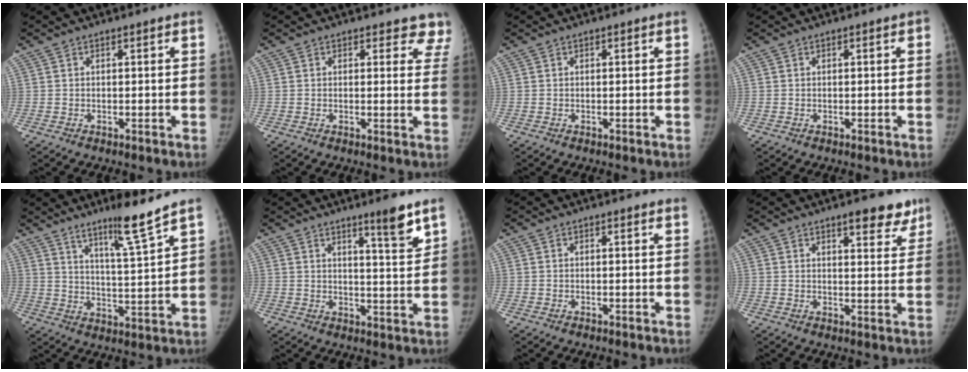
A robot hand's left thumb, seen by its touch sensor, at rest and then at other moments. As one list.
[{"total": 6.1, "force": [5.4, 2.6, 0.3], "torque": [0.050, -0.023, 0.029]}, {"total": 0.0}, {"total": 0.0}, {"total": 9.4, "force": [7.0, -0.8, 6.2], "torque": [-0.097, -0.059, 0.122]}, {"total": 6.7, "force": [4.7, 0.4, 4.8], "torque": [-0.057, -0.039, 0.068]}, {"total": 1.1, "force": [1.0, 0.1, 0.4], "torque": [-0.006, -0.002, 0.009]}, {"total": 7.2, "force": [5.2, 2.6, 4.3], "torque": [-0.020, -0.028, 0.066]}]